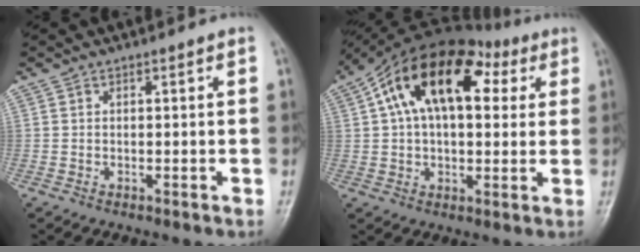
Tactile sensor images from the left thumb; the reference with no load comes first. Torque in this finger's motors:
{"motor_torque": [-0.04, 1.42, 2.37, -0.38, 0.32]}